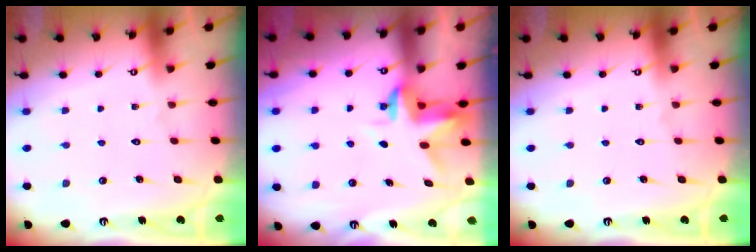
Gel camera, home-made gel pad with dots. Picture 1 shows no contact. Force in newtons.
{"total": 3.4, "press": 3.4, "slide": 0.5}
{"total": 0.0}